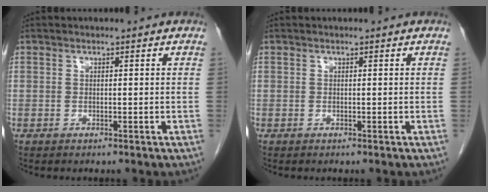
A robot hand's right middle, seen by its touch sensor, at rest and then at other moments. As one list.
[{"total": 0.0}]